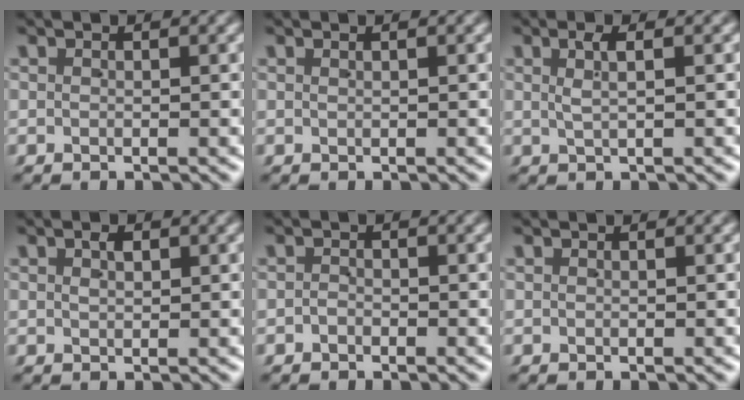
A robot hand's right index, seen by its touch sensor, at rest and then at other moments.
{"total": 0.0}
{"total": 1.9, "force": [0.6, 0.2, 1.8], "torque": [-0.029, 0.003, 0.012]}
{"total": 1.2, "force": [0.4, 0.6, 0.9], "torque": [-0.010, -0.001, 0.009]}
{"total": 1.0, "force": [-0.9, 0.3, -0.2], "torque": [0.008, -0.004, -0.017]}
{"total": 0.0}